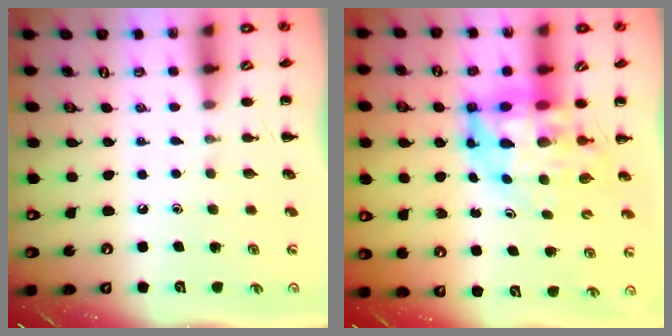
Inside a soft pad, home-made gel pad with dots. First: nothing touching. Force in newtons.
{"total": 9.2, "press": 8.7, "slide": 2.7}